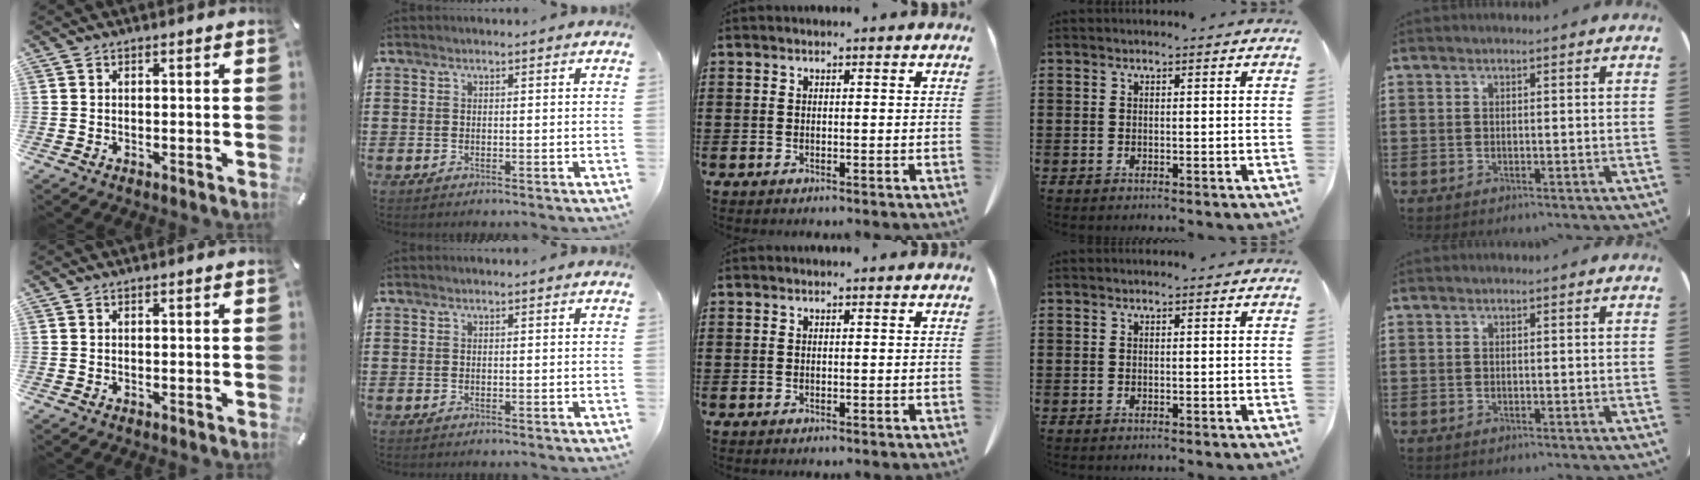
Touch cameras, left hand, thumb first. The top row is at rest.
{}